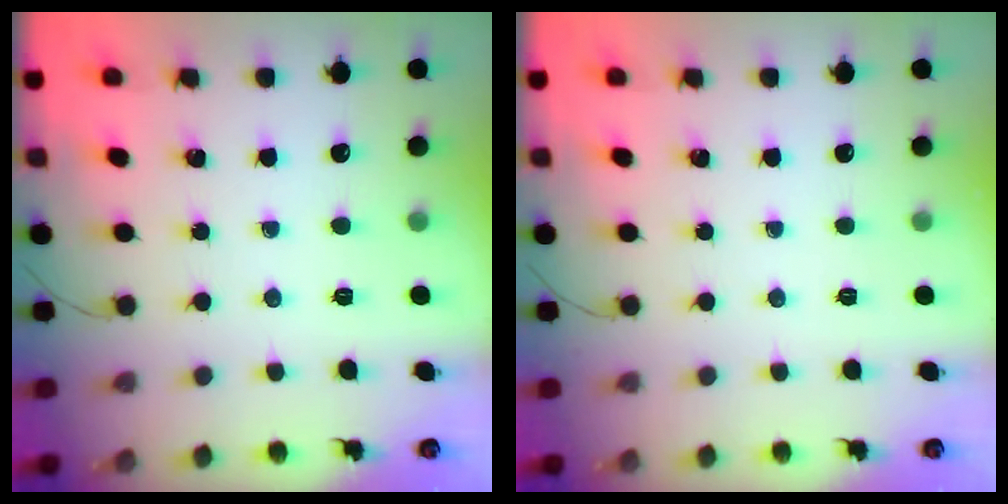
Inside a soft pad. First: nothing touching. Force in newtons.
{"total": 0.0}